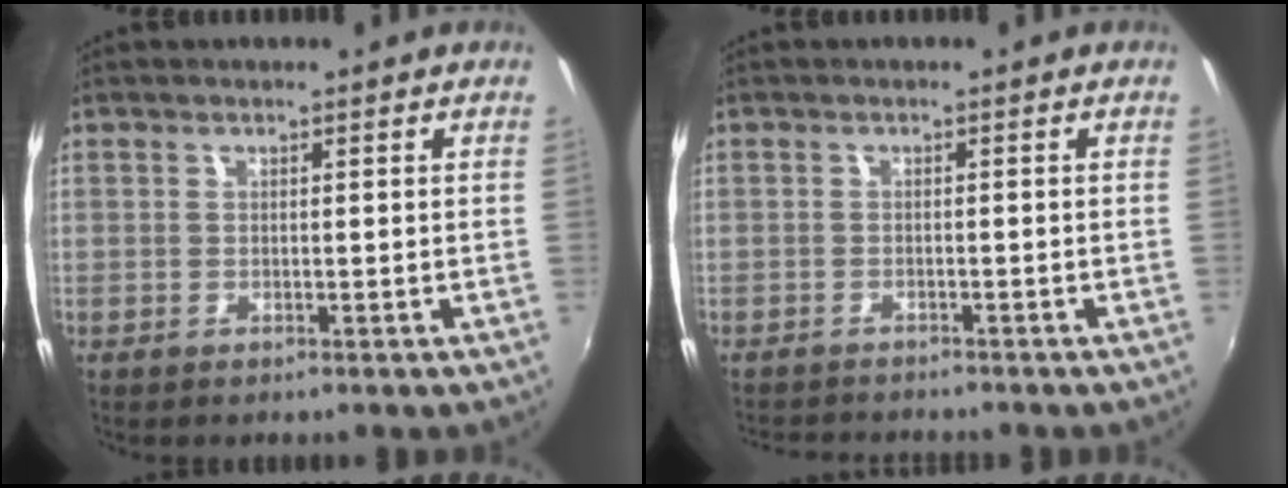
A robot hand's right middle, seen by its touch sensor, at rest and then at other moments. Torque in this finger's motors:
{"motor_torque": [0.05, -0.12, 0.01, 0.00]}